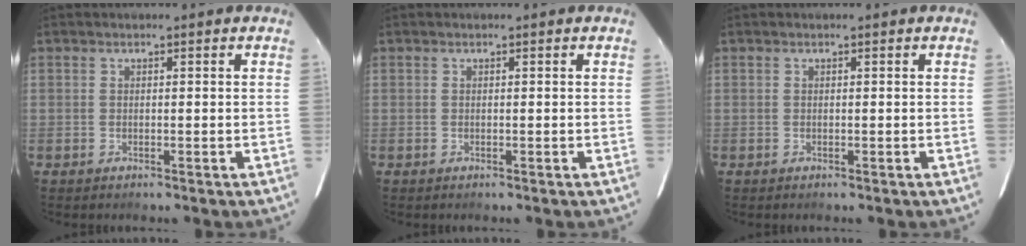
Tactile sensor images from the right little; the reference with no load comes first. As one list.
[{"total": 0.0}, {"total": 0.0}]